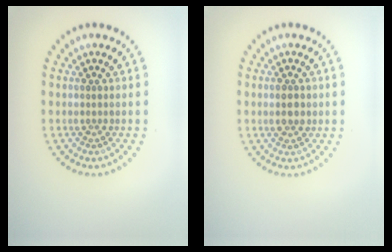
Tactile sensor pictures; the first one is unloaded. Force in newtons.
{"total": 1.8, "press": 1.8, "slide": 0.0}